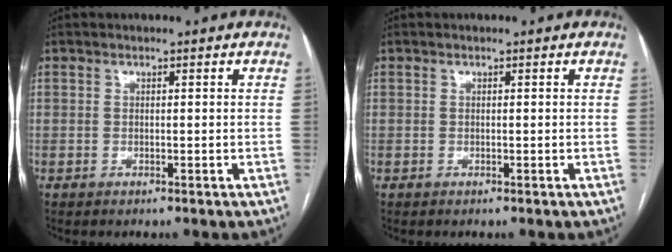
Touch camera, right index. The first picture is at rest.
{"total": 0.0}